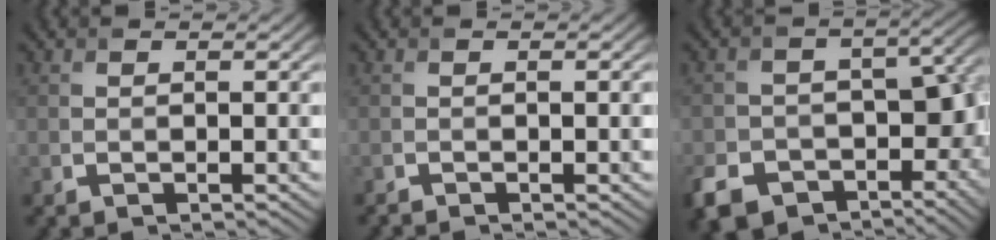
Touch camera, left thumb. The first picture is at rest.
{"total": 1.5, "force": [-1.0, 0.4, 1.1], "torque": [-0.016, 0.000, -0.021]}
{"total": 12.5, "force": [-5.3, 8.9, 7.0], "torque": [-0.123, -0.047, -0.082]}